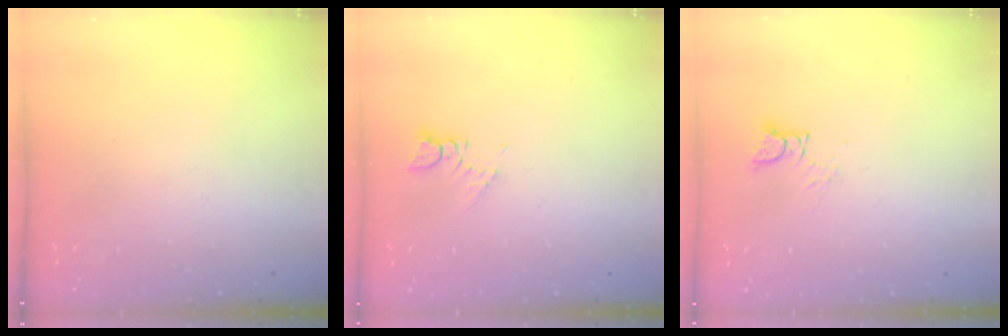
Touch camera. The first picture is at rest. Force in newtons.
{"total": 1.3, "press": 1.3, "slide": 0.2}
{"total": 3.6, "press": 3.6, "slide": 0.4}